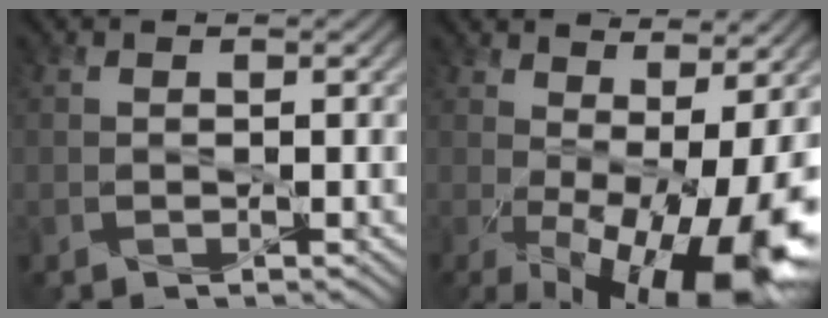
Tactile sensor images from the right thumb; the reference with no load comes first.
{"total": 15.2, "force": [-2.3, 6.1, 13.8], "torque": [-0.208, -0.021, -0.015]}